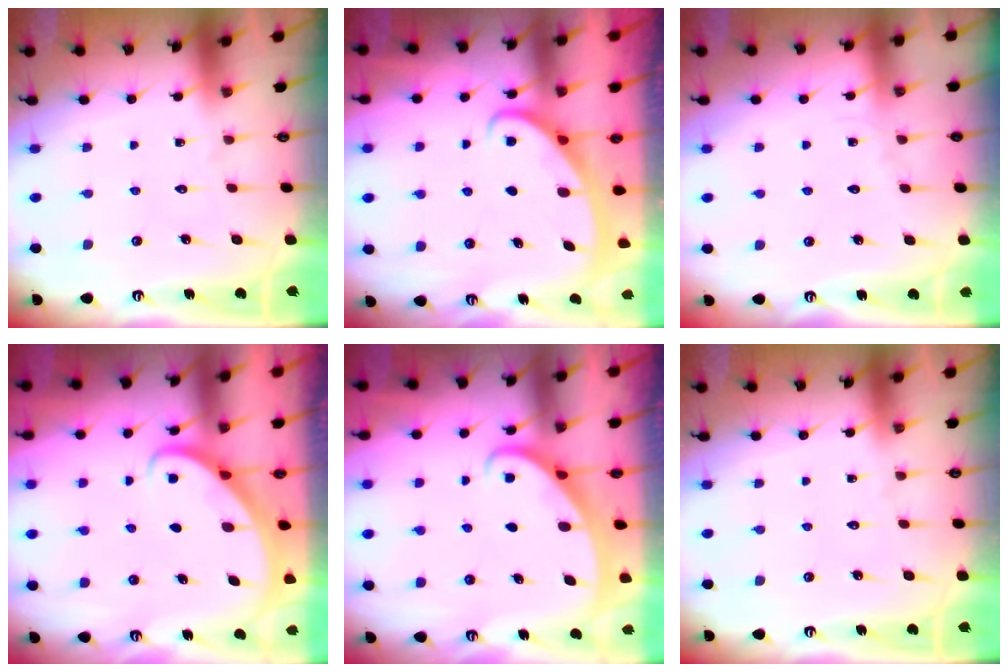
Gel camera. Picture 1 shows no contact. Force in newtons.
{"total": 2.9, "press": 2.9, "slide": 0.3}
{"total": 2.6, "press": 2.6, "slide": 0.2}
{"total": 2.7, "press": 2.7, "slide": 0.2}
{"total": 2.2, "press": 2.2, "slide": 0.2}
{"total": 0.0}